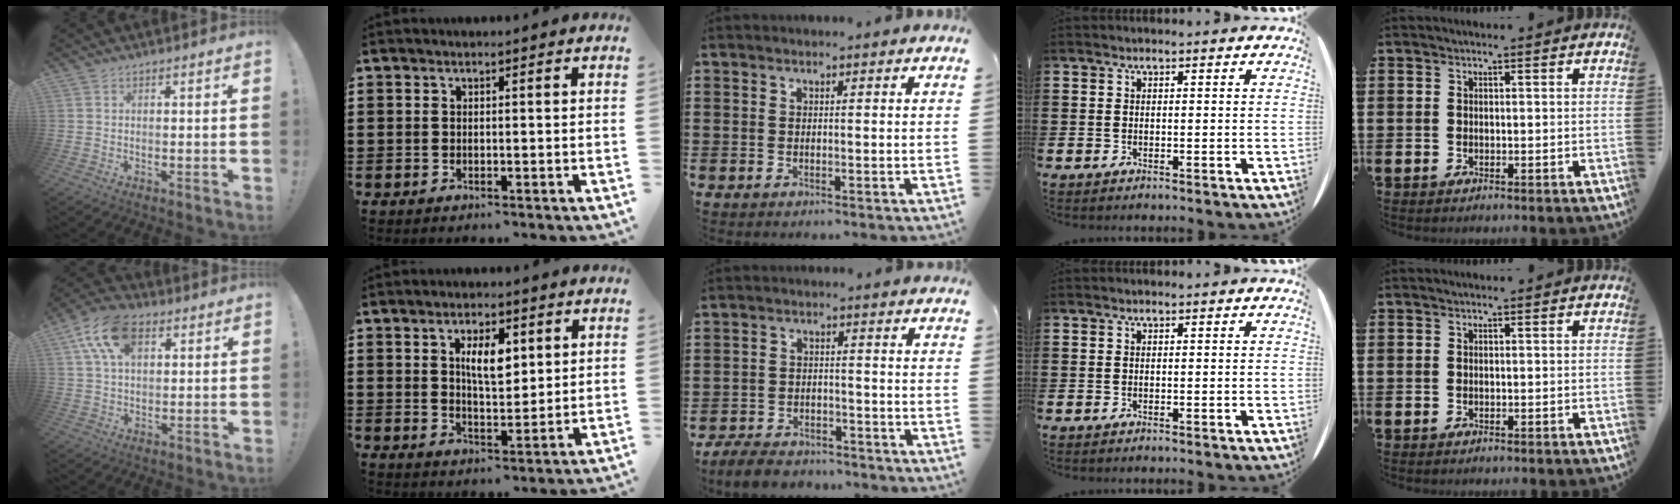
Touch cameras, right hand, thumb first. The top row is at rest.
{"thumb": {"total": 13.4, "force": [5.6, 7.7, 9.5], "torque": [-0.166, -0.006, 0.105]}, "index": {"total": 5.8, "force": [2.0, 2.3, 4.9], "torque": [-0.087, 0.002, 0.030]}, "middle": {"total": 5.0, "force": [-4.8, 0.9, 1.0], "torque": [-0.028, 0.004, -0.098]}}